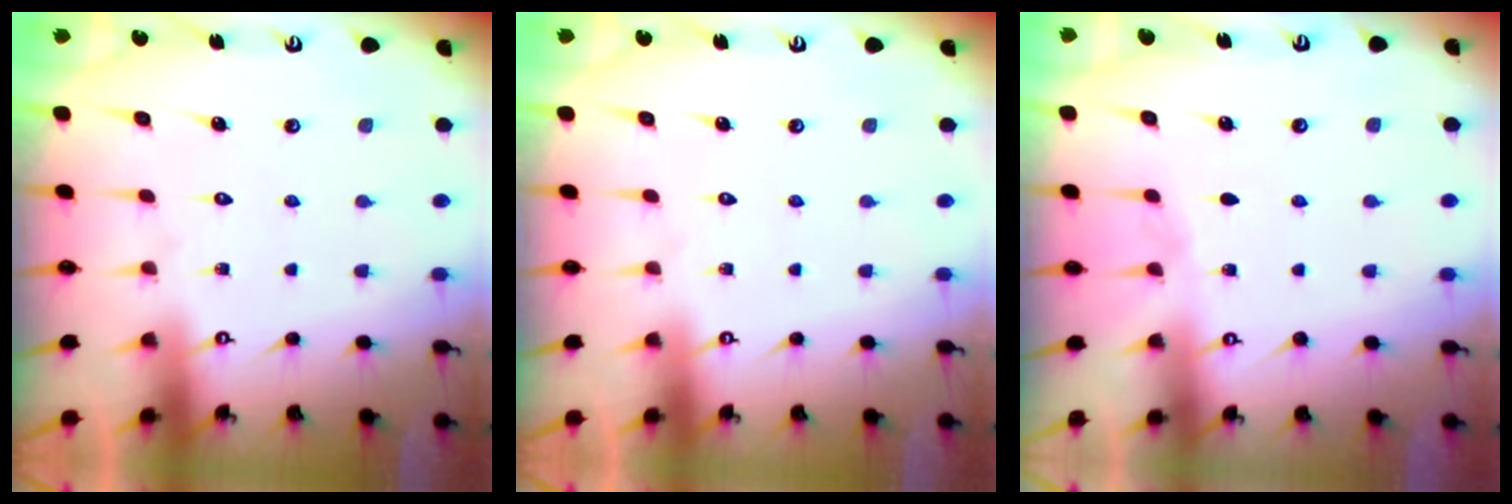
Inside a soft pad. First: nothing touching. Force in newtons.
{"total": 0.0}
{"total": 2.1, "press": 2.1, "slide": 0.4}